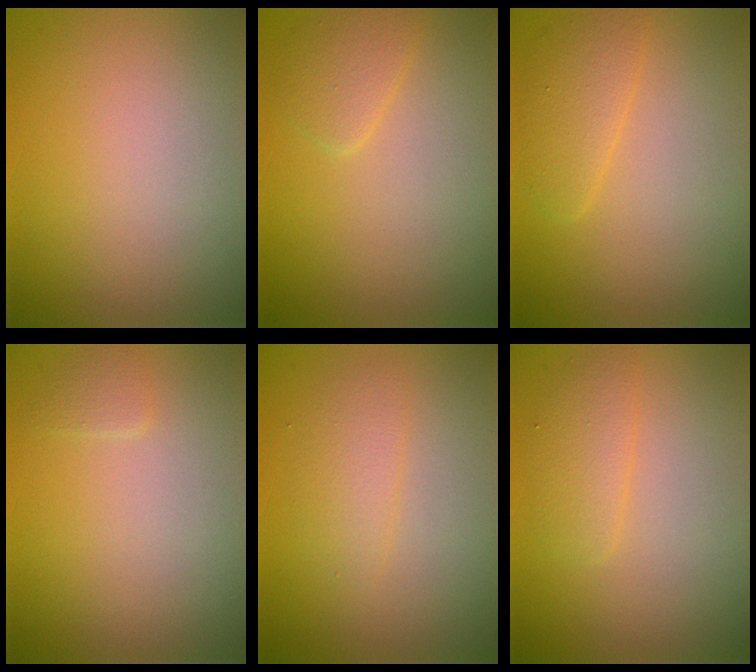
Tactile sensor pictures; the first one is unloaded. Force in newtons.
{"total": 1.8, "press": 1.8, "slide": 0.1}
{"total": 2.2, "press": 2.2, "slide": 0.2}
{"total": 0.8, "press": 0.8, "slide": 0.0}
{"total": 1.8, "press": 1.8, "slide": 0.1}
{"total": 1.9, "press": 1.9, "slide": 0.1}